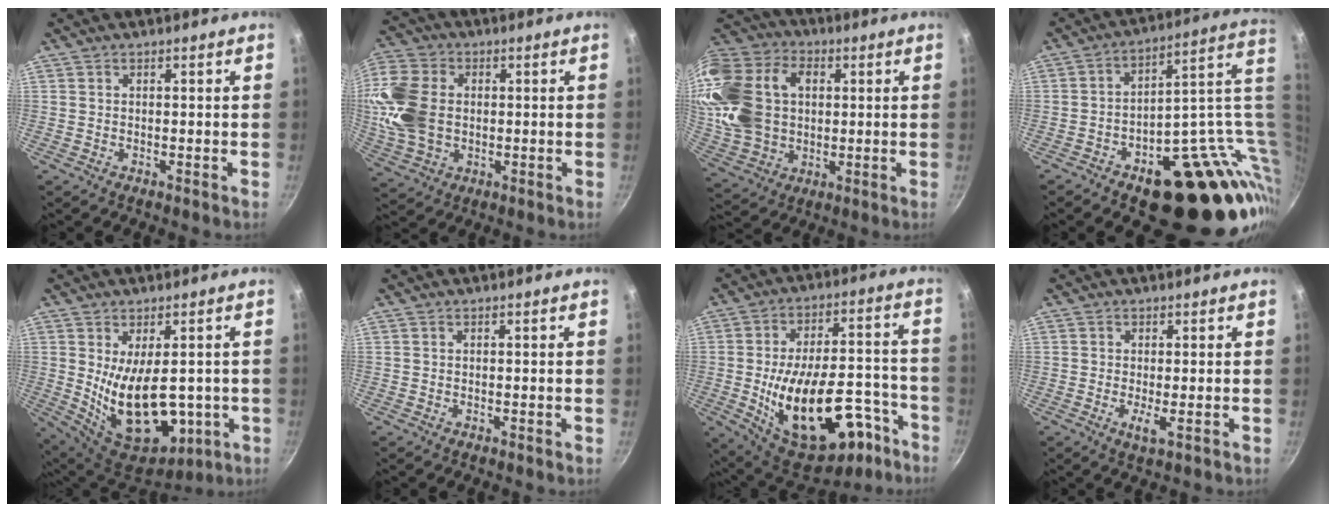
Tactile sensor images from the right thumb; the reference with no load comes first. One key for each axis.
{"total": 15.3, "fx": 0.3, "fy": 11.2, "fz": 10.5, "tx": -0.207, "ty": 0.008, "tz": 0.004}
{"total": 22.8, "fx": 3.4, "fy": 16.8, "fz": 15.0, "tx": -0.295, "ty": 0.021, "tz": 0.071}
{"total": 27.0, "fx": 0.0, "fy": 15.3, "fz": 22.2, "tx": -0.209, "ty": 0.023, "tz": 0.026}
{"total": 17.5, "fx": -1.6, "fy": 9.8, "fz": 14.4, "tx": -0.205, "ty": -0.034, "tz": 0.007}
{"total": 0.0}
{"total": 27.3, "fx": -11.5, "fy": 14.1, "fz": 20.4, "tx": -0.270, "ty": 0.055, "tz": -0.145}
{"total": 2.4, "fx": -0.5, "fy": 0.4, "fz": 2.3, "tx": -0.049, "ty": -0.009, "tz": -0.007}